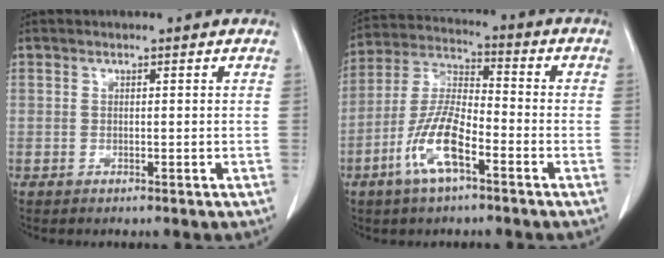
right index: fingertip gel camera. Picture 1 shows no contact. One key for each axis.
{"total": 10.5, "fx": -5.0, "fy": 3.2, "fz": 8.6, "tx": -0.186, "ty": 0.004, "tz": -0.098}